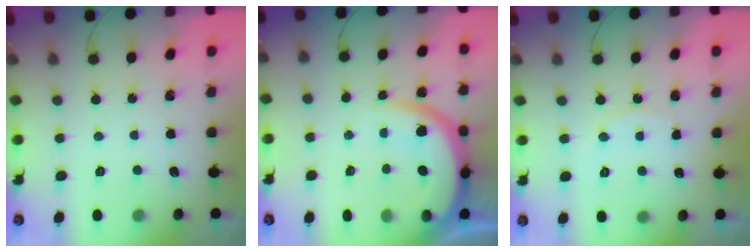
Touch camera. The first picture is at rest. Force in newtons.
{"total": 11.0, "press": 10.9, "slide": 1.2}
{"total": 3.7, "press": 3.7, "slide": 0.4}